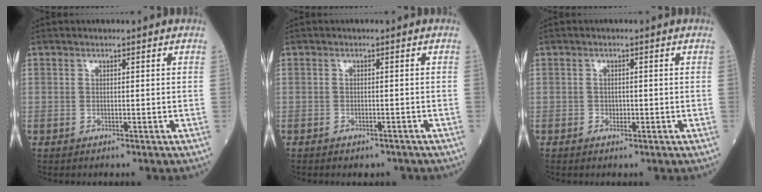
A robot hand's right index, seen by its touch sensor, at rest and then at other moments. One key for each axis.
{"total": 1.7, "fx": -1.3, "fy": 0.8, "fz": 0.6, "tx": -0.004, "ty": 0.001, "tz": -0.013}
{"total": 1.1, "fx": -0.3, "fy": 0.9, "fz": 0.6, "tx": -0.005, "ty": 0.002, "tz": -0.002}